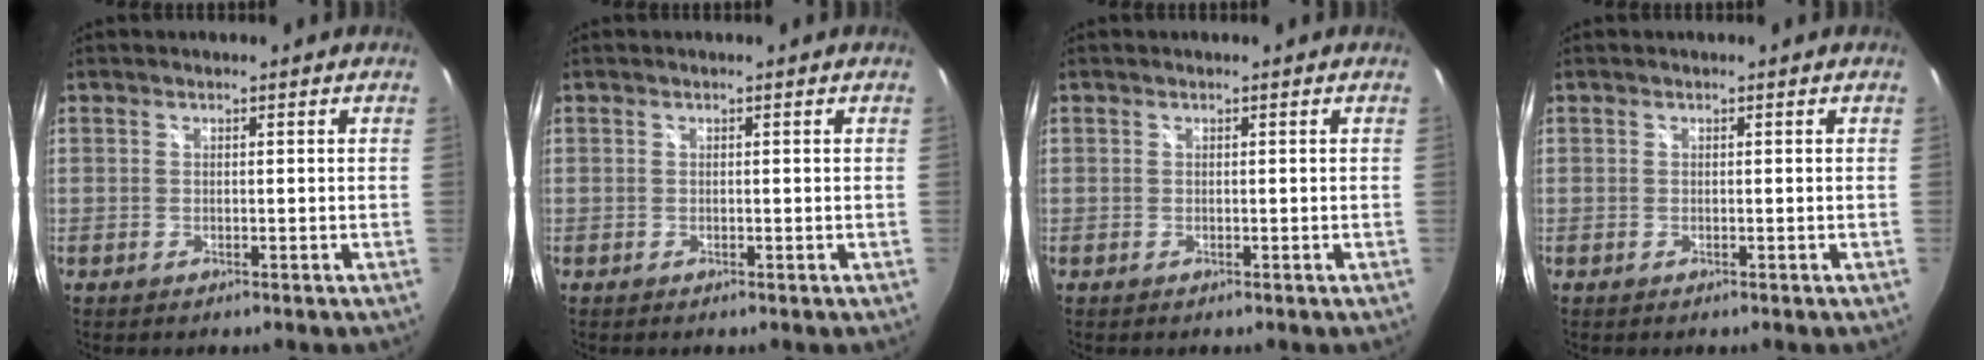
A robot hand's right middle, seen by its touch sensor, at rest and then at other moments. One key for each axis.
{"total": 0.0}
{"total": 0.0}
{"total": 0.0}